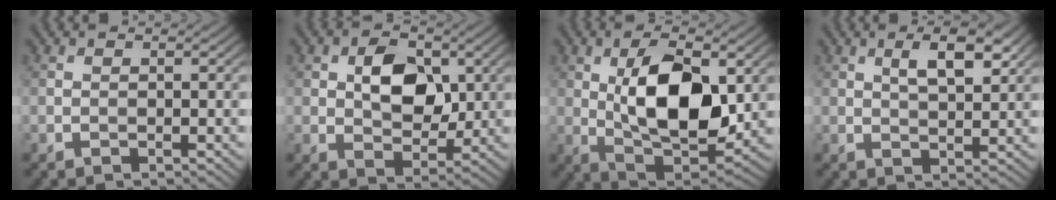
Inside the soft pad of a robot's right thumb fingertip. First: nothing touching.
{"total": 7.2, "force": [1.5, 4.7, 5.2], "torque": [-0.084, 0.001, 0.020]}
{"total": 12.6, "force": [1.5, 6.2, 10.9], "torque": [-0.190, -0.005, 0.034]}
{"total": 4.9, "force": [2.1, 1.8, 4.0], "torque": [-0.074, 0.000, 0.037]}